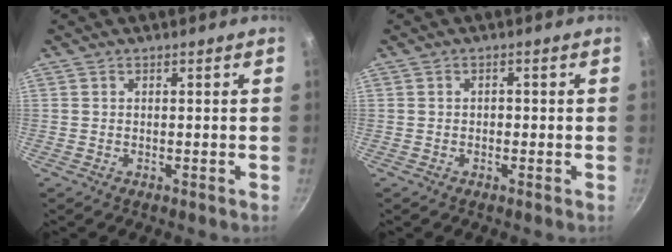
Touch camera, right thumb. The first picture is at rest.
{"total": 1.0, "force": [-0.3, 0.8, 0.5], "torque": [-0.006, 0.005, -0.005]}